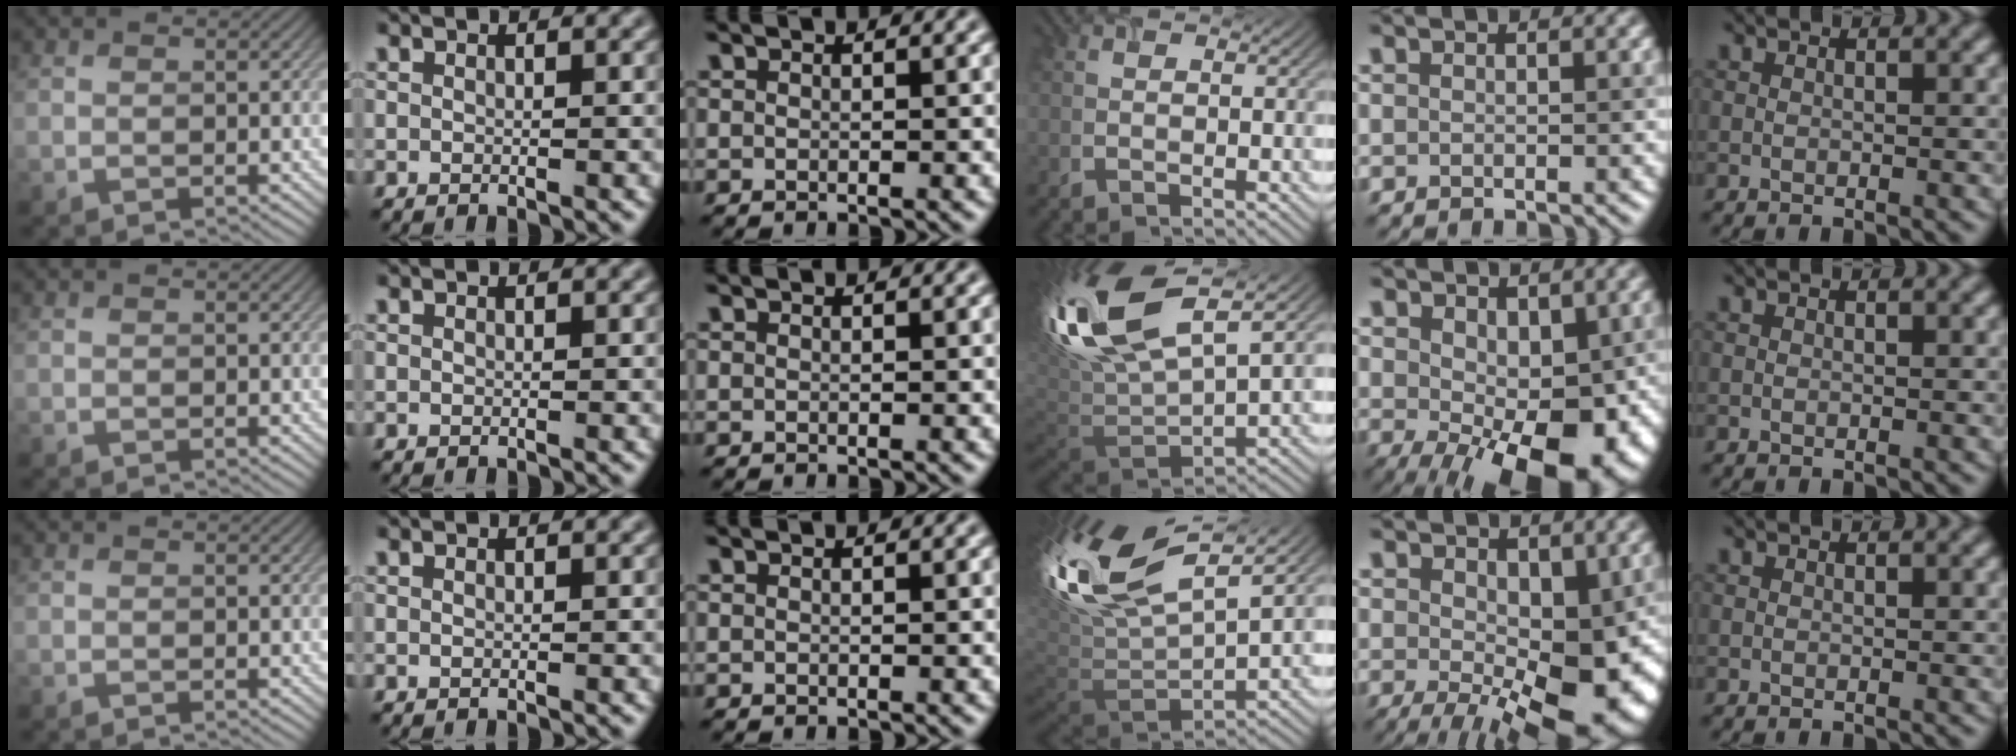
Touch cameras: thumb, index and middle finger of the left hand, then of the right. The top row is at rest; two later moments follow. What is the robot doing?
{"motion": "close", "object": "airpods case & airpods"}